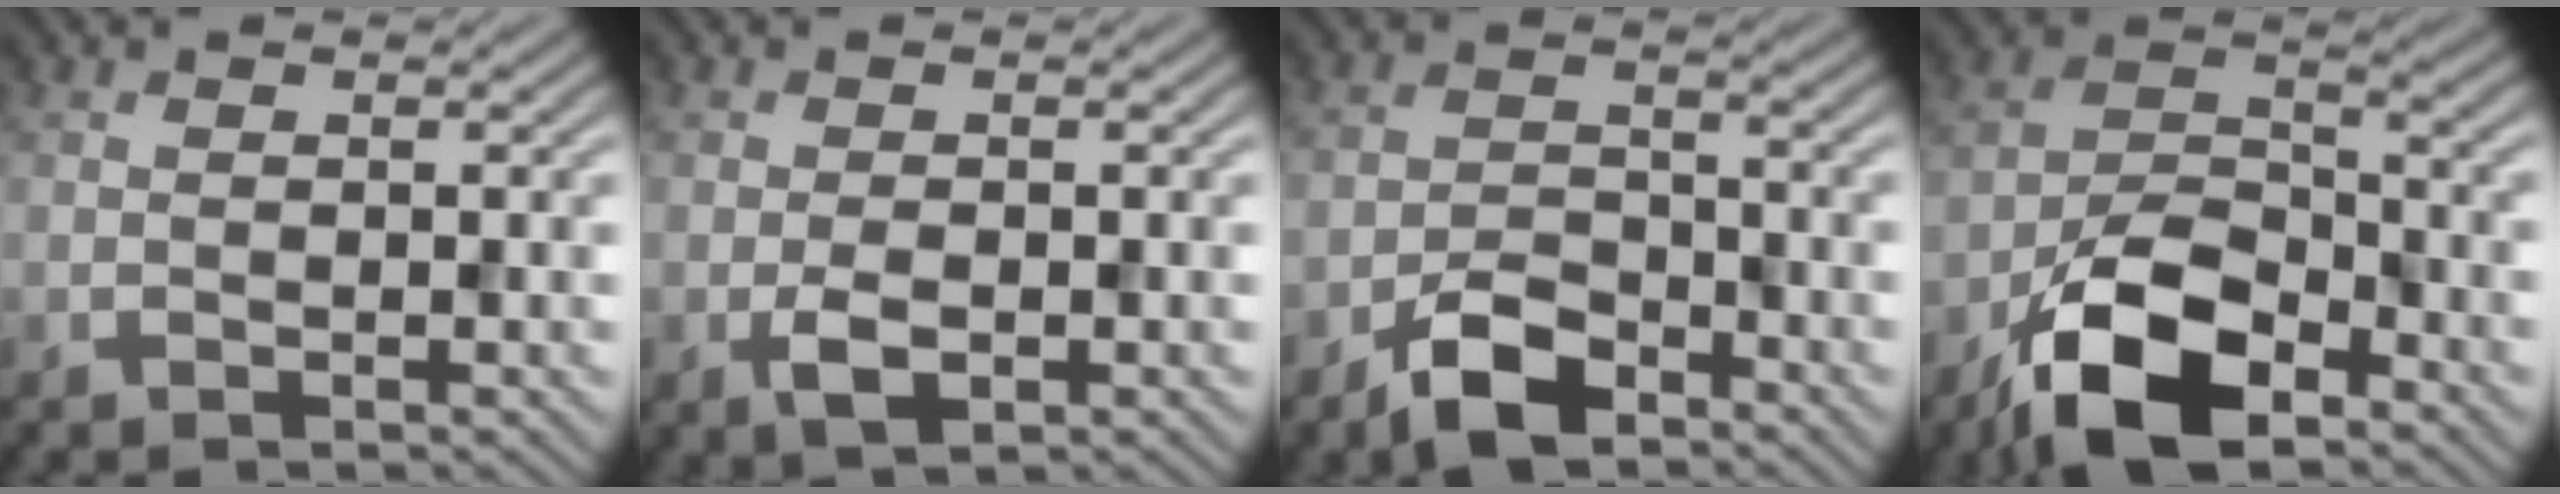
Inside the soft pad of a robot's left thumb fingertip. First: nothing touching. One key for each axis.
{"total": 2.5, "fx": -0.8, "fy": 1.2, "fz": 2.1, "tx": -0.045, "ty": -0.005, "tz": -0.016}
{"total": 5.7, "fx": -4.0, "fy": 2.5, "fz": 3.3, "tx": -0.055, "ty": 0.002, "tz": -0.084}
{"total": 11.1, "fx": -6.7, "fy": 4.9, "fz": 7.4, "tx": -0.137, "ty": -0.002, "tz": -0.142}